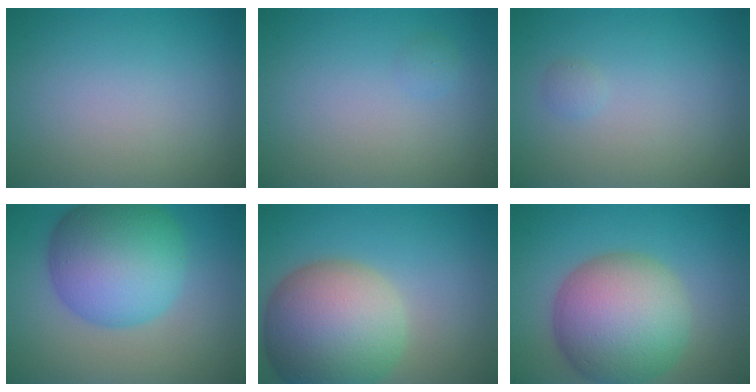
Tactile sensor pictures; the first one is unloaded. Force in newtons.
{"total": 0.6, "press": 0.6, "slide": 0.0}
{"total": 0.6, "press": 0.6, "slide": 0.0}
{"total": 10.5, "press": 10.5, "slide": 0.2}
{"total": 12.0, "press": 12.0, "slide": 1.0}
{"total": 11.0, "press": 11.0, "slide": 0.4}